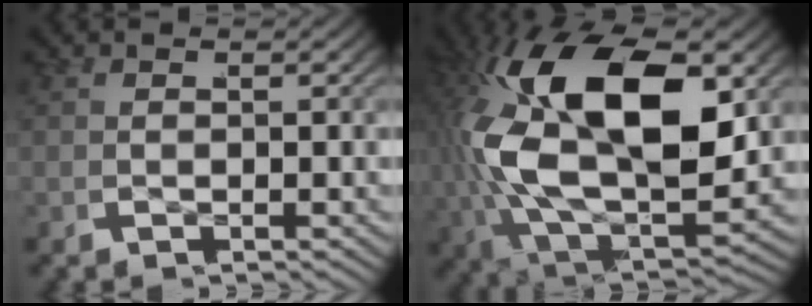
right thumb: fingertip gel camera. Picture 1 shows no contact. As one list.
[{"total": 19.7, "force": [0.8, 11.2, 16.1], "torque": [-0.370, -0.055, 0.049]}]